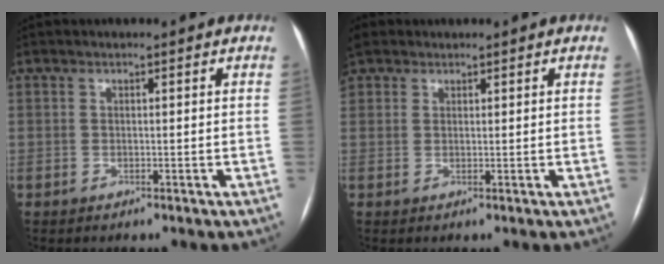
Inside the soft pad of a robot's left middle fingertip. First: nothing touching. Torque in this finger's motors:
{"motor_torque": [0.37, -0.34, 1.05, 0.21]}